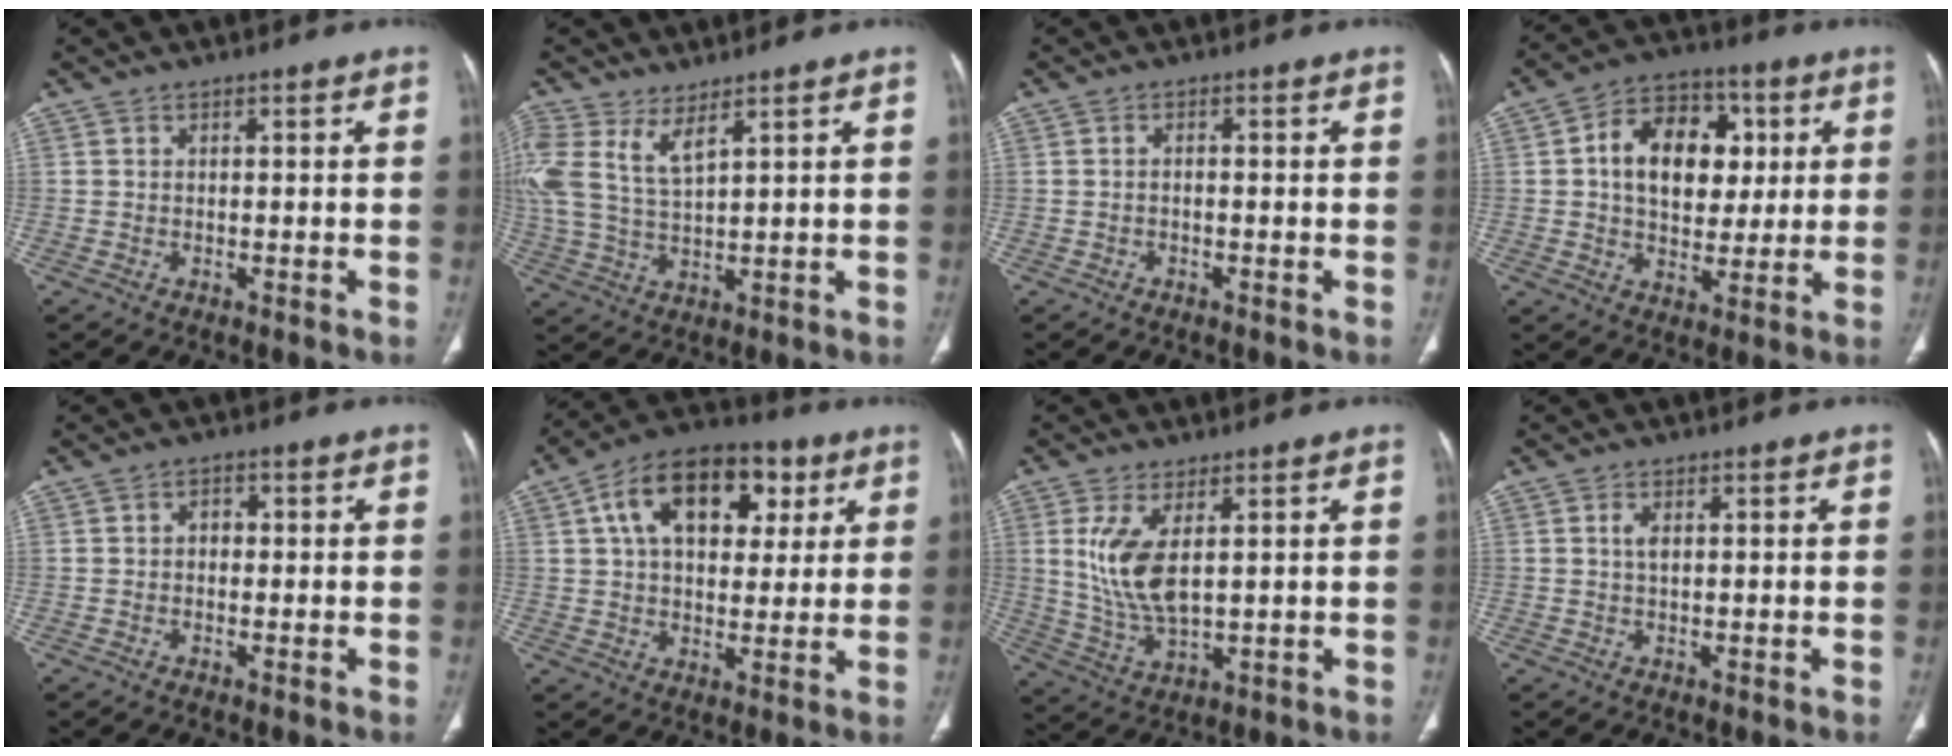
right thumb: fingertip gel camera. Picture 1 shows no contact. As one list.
[{"total": 9.2, "force": [5.1, 3.3, 6.9], "torque": [-0.168, -0.010, 0.115]}, {"total": 0.8, "force": [-0.3, 0.4, 0.6], "torque": [-0.009, 0.002, -0.009]}, {"total": 15.5, "force": [2.8, 11.0, 10.6], "torque": [-0.127, 0.011, 0.041]}, {"total": 2.1, "force": [0.1, 1.7, 1.3], "torque": [-0.011, 0.010, -0.001]}, {"total": 18.5, "force": [6.5, 11.6, 12.8], "torque": [-0.173, 0.007, 0.096]}, {"total": 9.8, "force": [2.4, 4.3, 8.4], "torque": [-0.174, -0.016, 0.062]}, {"total": 2.1, "force": [0.5, 1.1, 1.7], "torque": [-0.033, -0.001, 0.009]}]